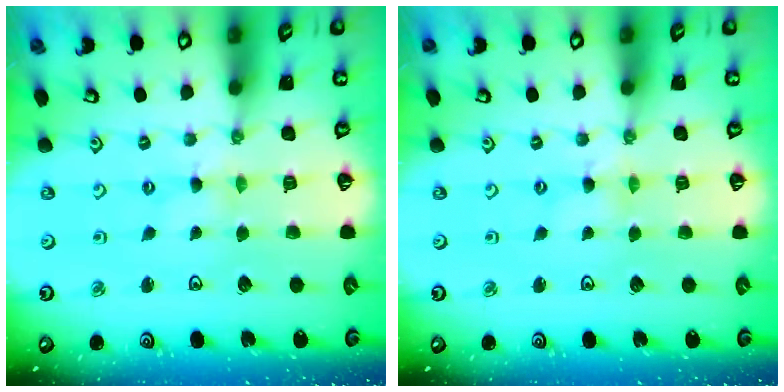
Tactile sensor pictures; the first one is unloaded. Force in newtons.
{"total": 0.8, "press": 0.8, "slide": 0.2}